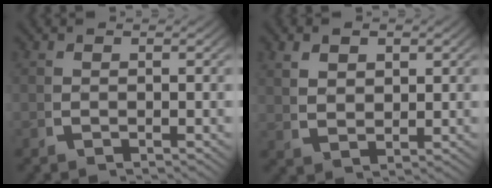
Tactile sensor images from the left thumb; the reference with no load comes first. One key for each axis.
{"total": 2.8, "fx": 1.5, "fy": 1.7, "fz": 1.6, "tx": -0.024, "ty": -0.003, "tz": 0.040}